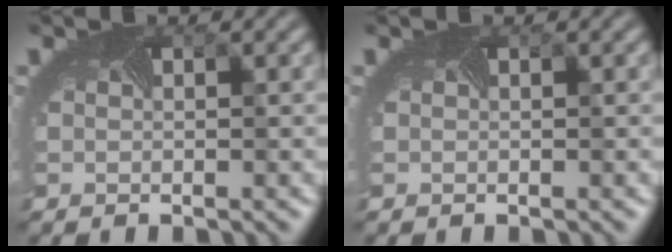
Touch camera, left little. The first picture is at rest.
{"total": 0.0}